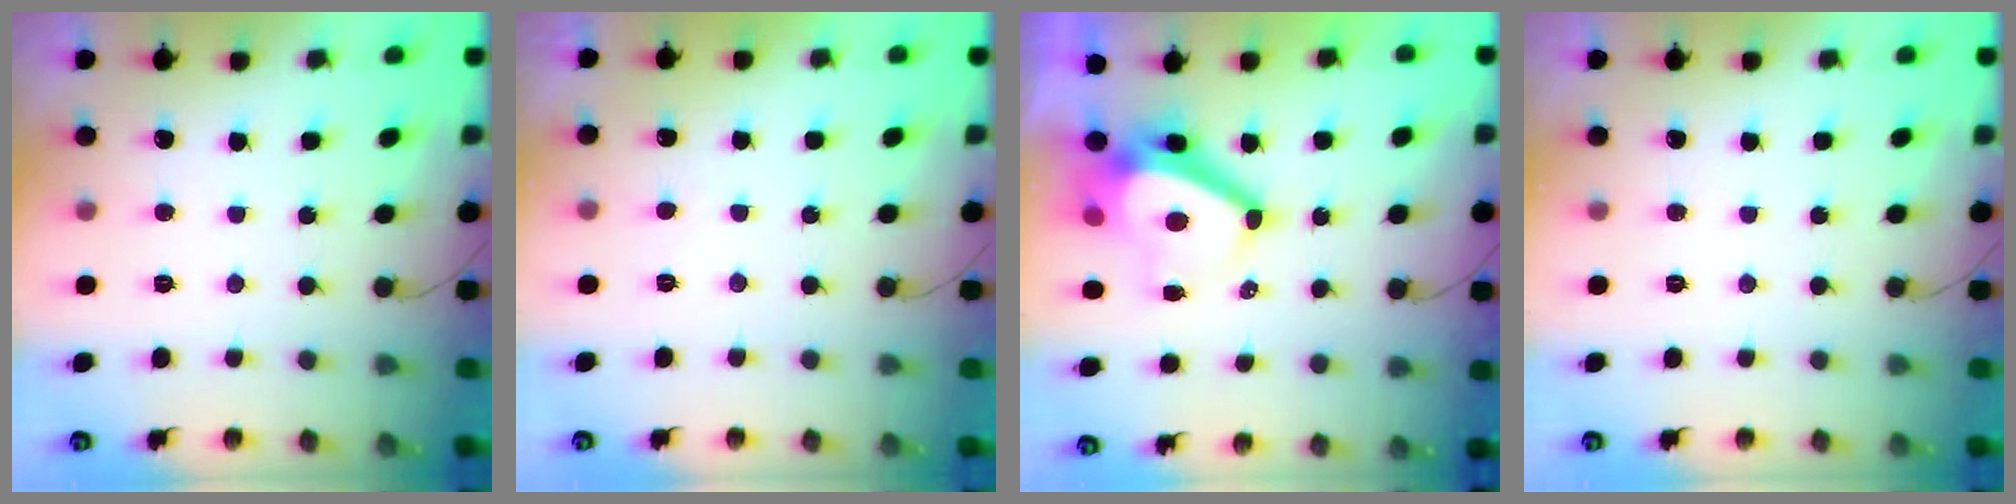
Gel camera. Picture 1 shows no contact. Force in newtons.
{"total": 1.1, "press": 1.0, "slide": 0.4}
{"total": 9.6, "press": 9.6, "slide": 1.0}
{"total": 0.0}